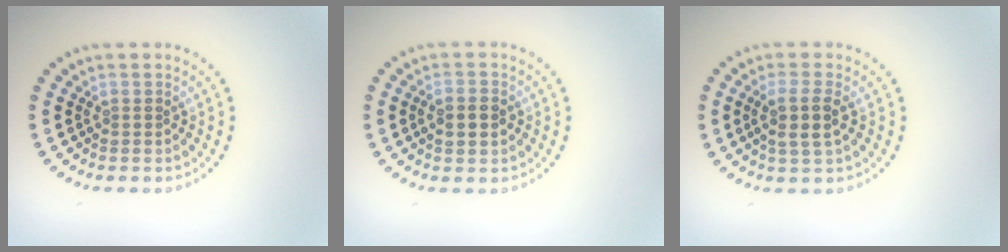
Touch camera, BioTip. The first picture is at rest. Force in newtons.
{"total": 2.2, "press": 2.2, "slide": 0.1}
{"total": 2.9, "press": 2.6, "slide": 1.2}